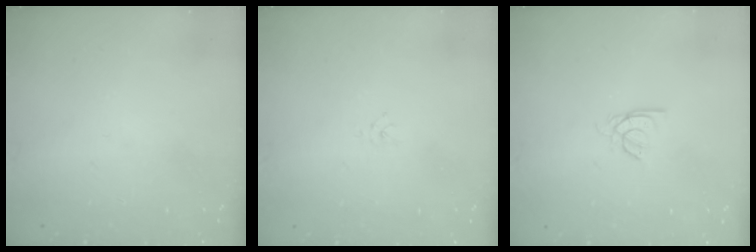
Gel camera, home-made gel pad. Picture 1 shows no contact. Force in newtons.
{"total": 2.0, "press": 2.0, "slide": 0.3}
{"total": 2.4, "press": 2.4, "slide": 0.4}